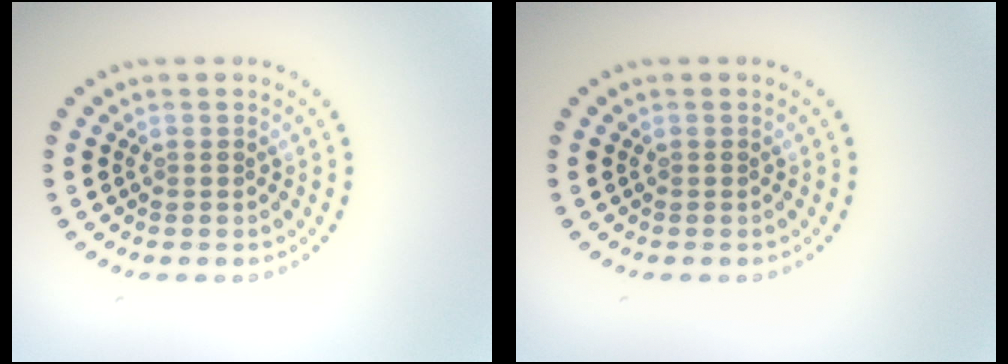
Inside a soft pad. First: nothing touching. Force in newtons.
{"total": 0.0}